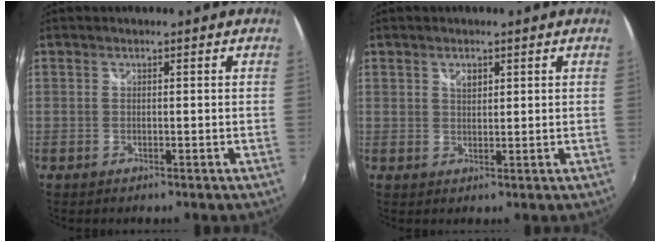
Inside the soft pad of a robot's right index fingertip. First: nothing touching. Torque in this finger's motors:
{"motor_torque": [-0.01, 0.04, 0.01, 0.03]}